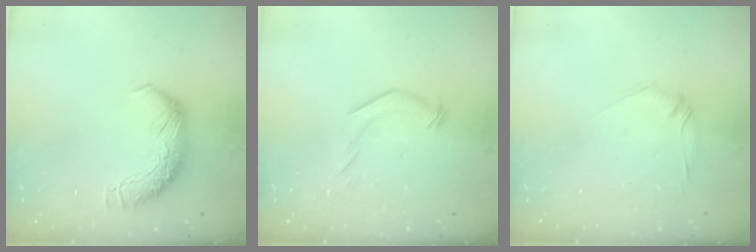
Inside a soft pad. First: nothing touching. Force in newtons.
{"total": 5.3, "press": 5.2, "slide": 1.0}
{"total": 6.3, "press": 6.2, "slide": 1.2}